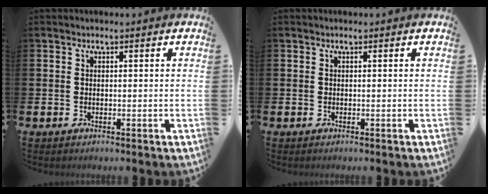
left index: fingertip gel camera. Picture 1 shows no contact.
{"total": 0.0}